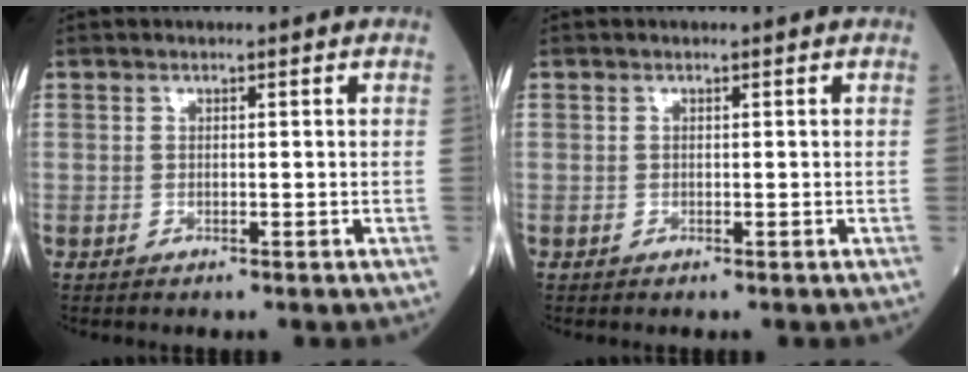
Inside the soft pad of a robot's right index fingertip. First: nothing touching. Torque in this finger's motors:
{"motor_torque": [-0.09, 0.00, -0.04, -0.01]}